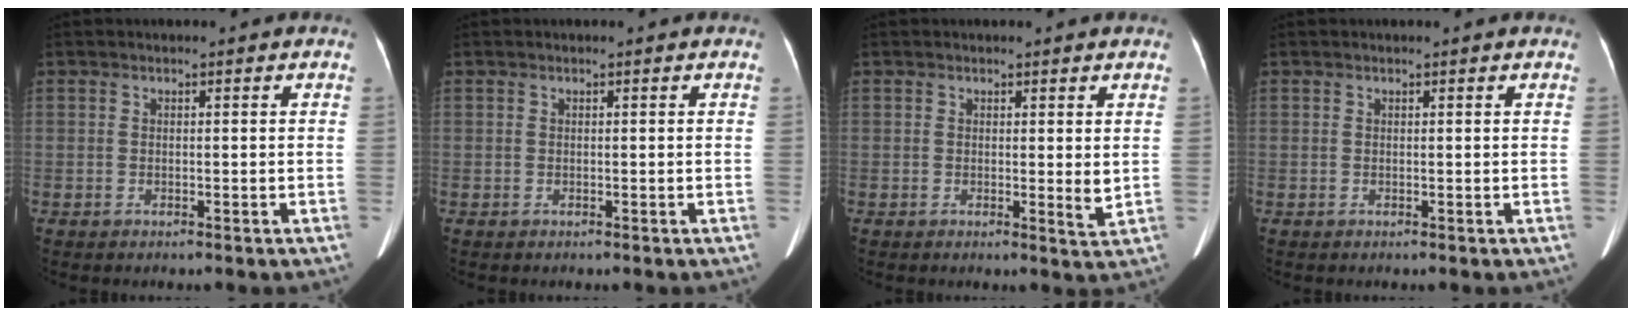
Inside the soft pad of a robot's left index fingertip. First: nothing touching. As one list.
[{"total": 0.0}, {"total": 2.0, "force": [0.5, 0.4, 1.9], "torque": [-0.024, -0.007, 0.006]}, {"total": 0.0}]